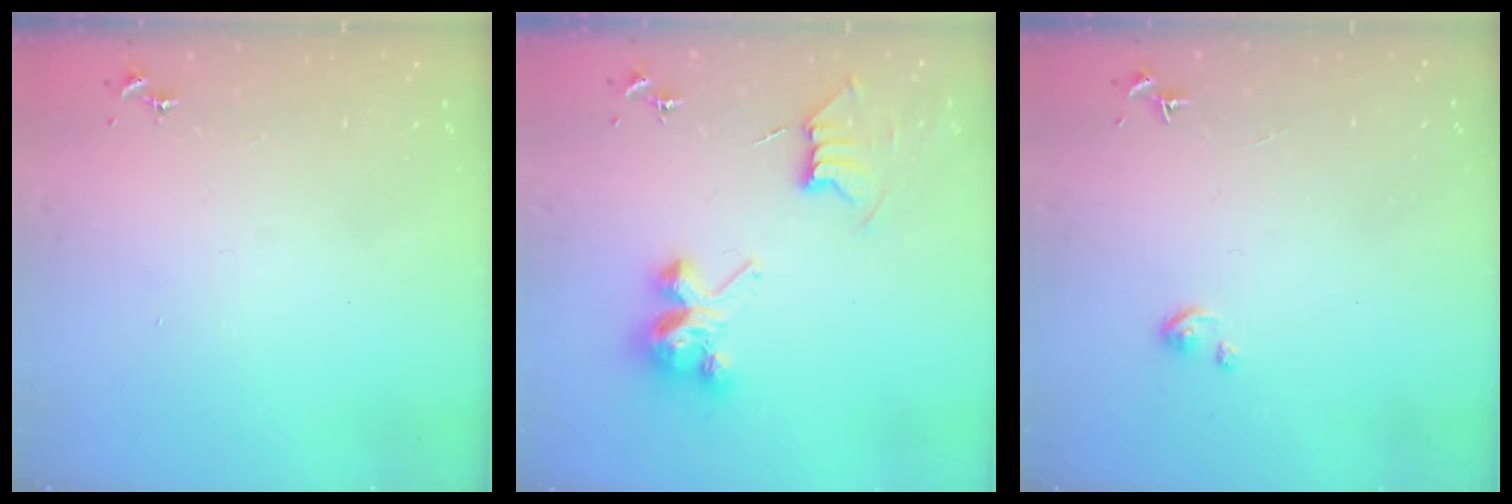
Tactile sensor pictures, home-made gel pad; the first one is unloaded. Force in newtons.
{"total": 9.3, "press": 9.3, "slide": 0.8}
{"total": 2.6, "press": 2.6, "slide": 0.3}